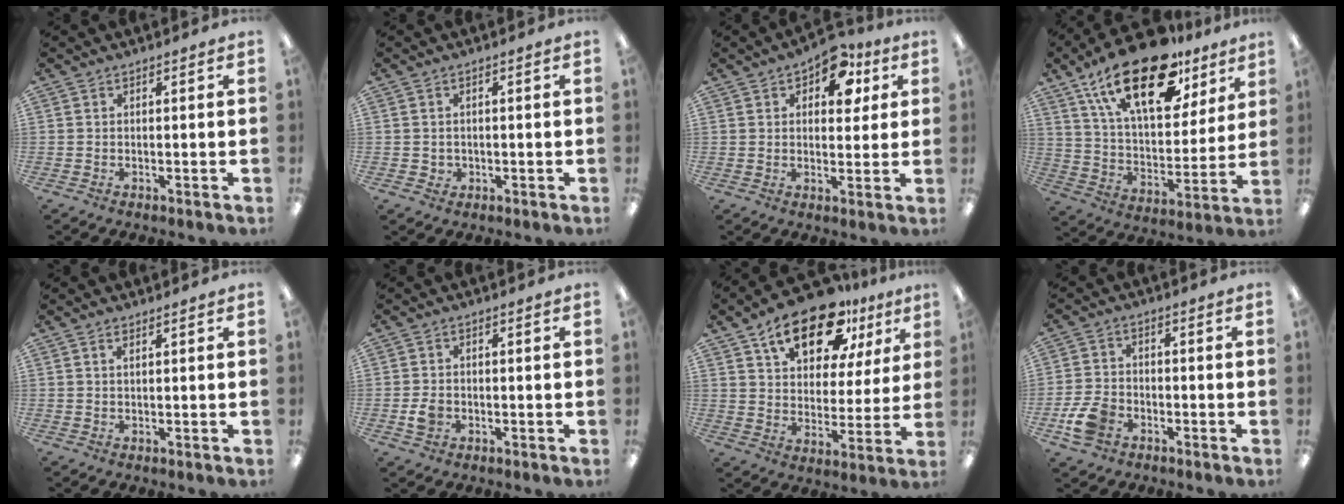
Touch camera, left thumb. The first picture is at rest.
{"total": 1.8, "force": [0.1, 1.8, 0.3], "torque": [-0.008, 0.002, 0.000]}
{"total": 9.8, "force": [5.3, 5.7, 6.0], "torque": [-0.074, -0.013, 0.088]}
{"total": 25.0, "force": [15.4, 11.5, 16.0], "torque": [-0.272, -0.079, 0.264]}
{"total": 1.2, "force": [0.6, 0.5, 0.9], "torque": [-0.020, 0.002, 0.011]}
{"total": 3.3, "force": [-0.9, 2.7, 1.7], "torque": [-0.019, 0.003, -0.016]}
{"total": 18.3, "force": [11.8, 9.1, 10.6], "torque": [-0.167, -0.052, 0.203]}
{"total": 7.6, "force": [-3.7, 5.3, 4.0], "torque": [-0.090, 0.015, -0.067]}